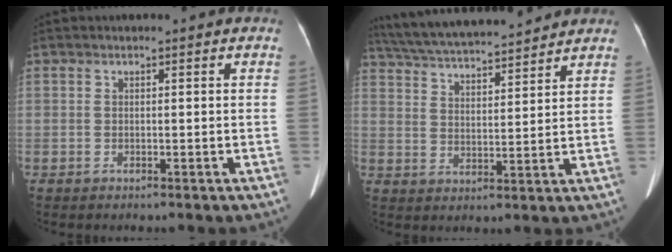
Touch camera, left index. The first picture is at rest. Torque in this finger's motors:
{"motor_torque": [0.96, -1.18, 0.11, 0.11]}